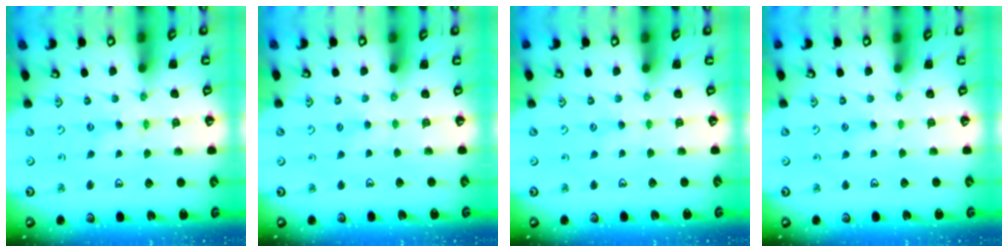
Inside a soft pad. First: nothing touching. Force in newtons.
{"total": 2.8, "press": 2.7, "slide": 0.5}
{"total": 2.4, "press": 2.3, "slide": 0.3}
{"total": 2.4, "press": 2.3, "slide": 0.4}